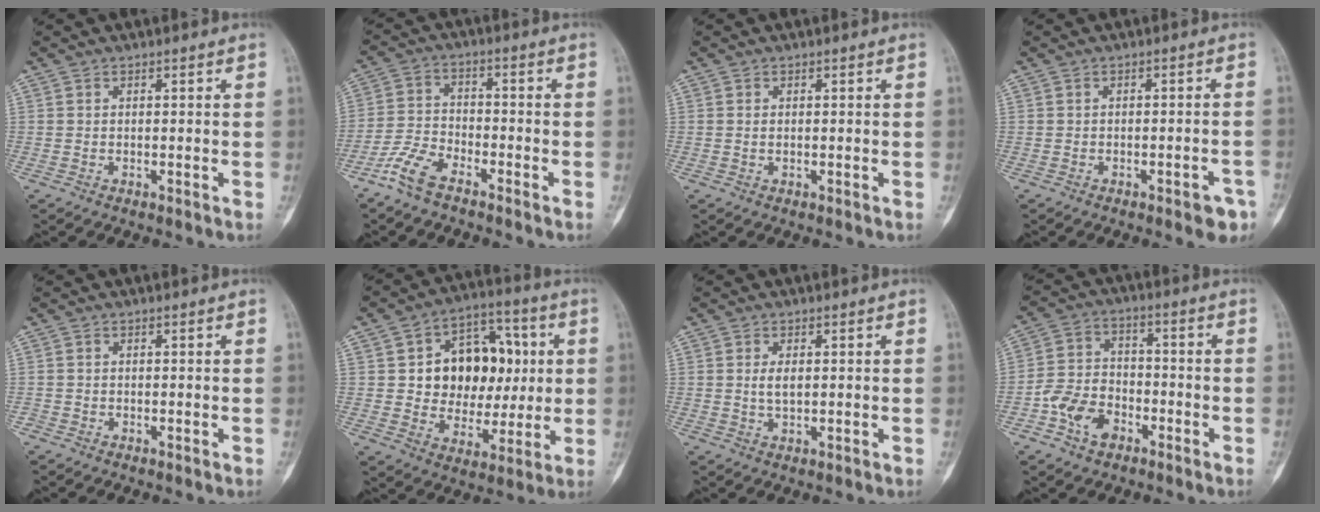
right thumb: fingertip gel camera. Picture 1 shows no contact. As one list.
[{"total": 6.8, "force": [-5.0, 2.6, 3.8], "torque": [-0.086, 0.019, -0.106]}, {"total": 0.6, "force": [0.0, 0.3, 0.5], "torque": [-0.010, -0.001, 0.001]}, {"total": 4.0, "force": [-2.3, 1.3, 3.0], "torque": [-0.027, 0.014, -0.022]}, {"total": 0.6, "force": [-0.4, 0.4, -0.1], "torque": [0.004, 0.003, -0.011]}, {"total": 17.5, "force": [2.4, 13.1, 11.4], "torque": [-0.109, 0.016, 0.043]}, {"total": 2.5, "force": [0.4, 1.2, 2.2], "torque": [-0.043, -0.003, 0.010]}, {"total": 9.1, "force": [-4.3, 6.2, 5.0], "torque": [-0.079, 0.032, -0.080]}]